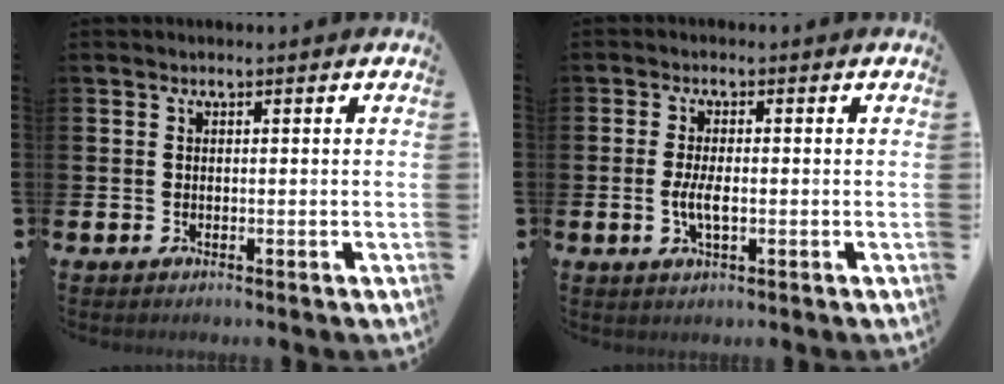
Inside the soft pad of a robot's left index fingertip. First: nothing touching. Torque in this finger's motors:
{"motor_torque": [0.69, 0.13, 0.10, 0.13]}